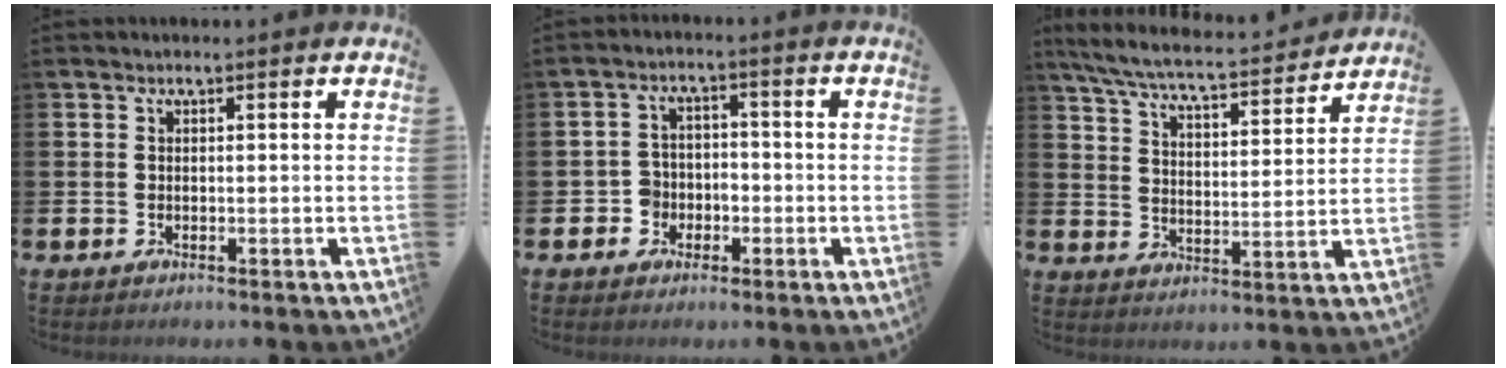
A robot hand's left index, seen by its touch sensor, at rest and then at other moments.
{"total": 3.4, "force": [-1.7, 3.0, 0.4], "torque": [-0.019, 0.008, -0.040]}
{"total": 6.6, "force": [6.0, 0.7, 2.6], "torque": [-0.080, -0.044, 0.101]}